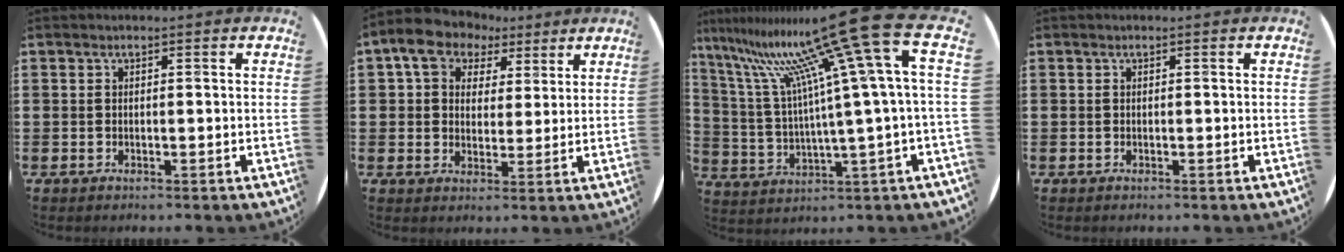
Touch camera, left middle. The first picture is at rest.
{"total": 7.3, "force": [4.8, 5.1, 2.0], "torque": [-0.062, 0.007, 0.086]}
{"total": 16.9, "force": [12.0, 1.3, 11.7], "torque": [-0.239, -0.075, 0.193]}
{"total": 0.0}